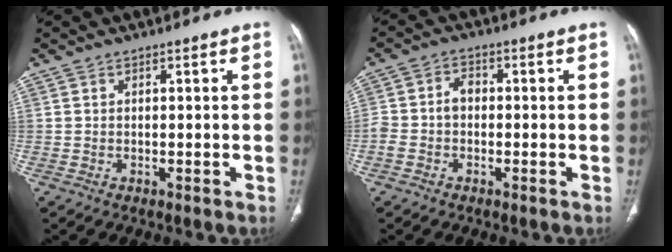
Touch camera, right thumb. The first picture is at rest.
{"total": 4.2, "force": [-0.7, 3.0, 2.8], "torque": [-0.057, 0.022, -0.017]}